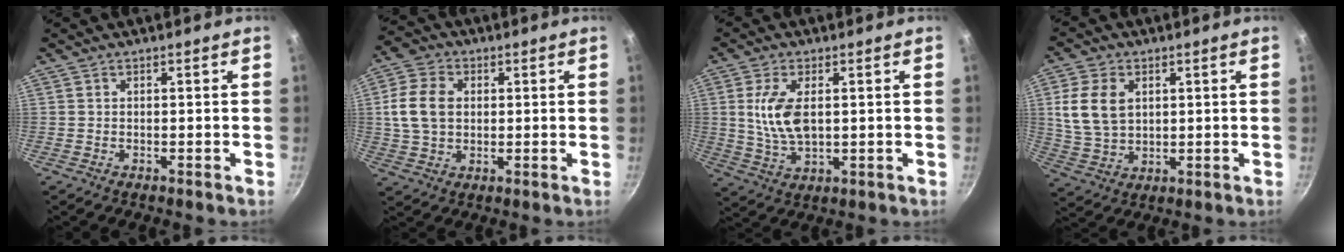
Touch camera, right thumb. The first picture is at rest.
{"total": 9.8, "force": [1.5, 7.4, 6.3], "torque": [-0.102, 0.007, 0.022]}
{"total": 9.0, "force": [1.3, 4.6, 7.6], "torque": [-0.148, -0.007, 0.028]}
{"total": 10.1, "force": [2.5, 7.1, 6.8], "torque": [-0.117, -0.010, 0.054]}